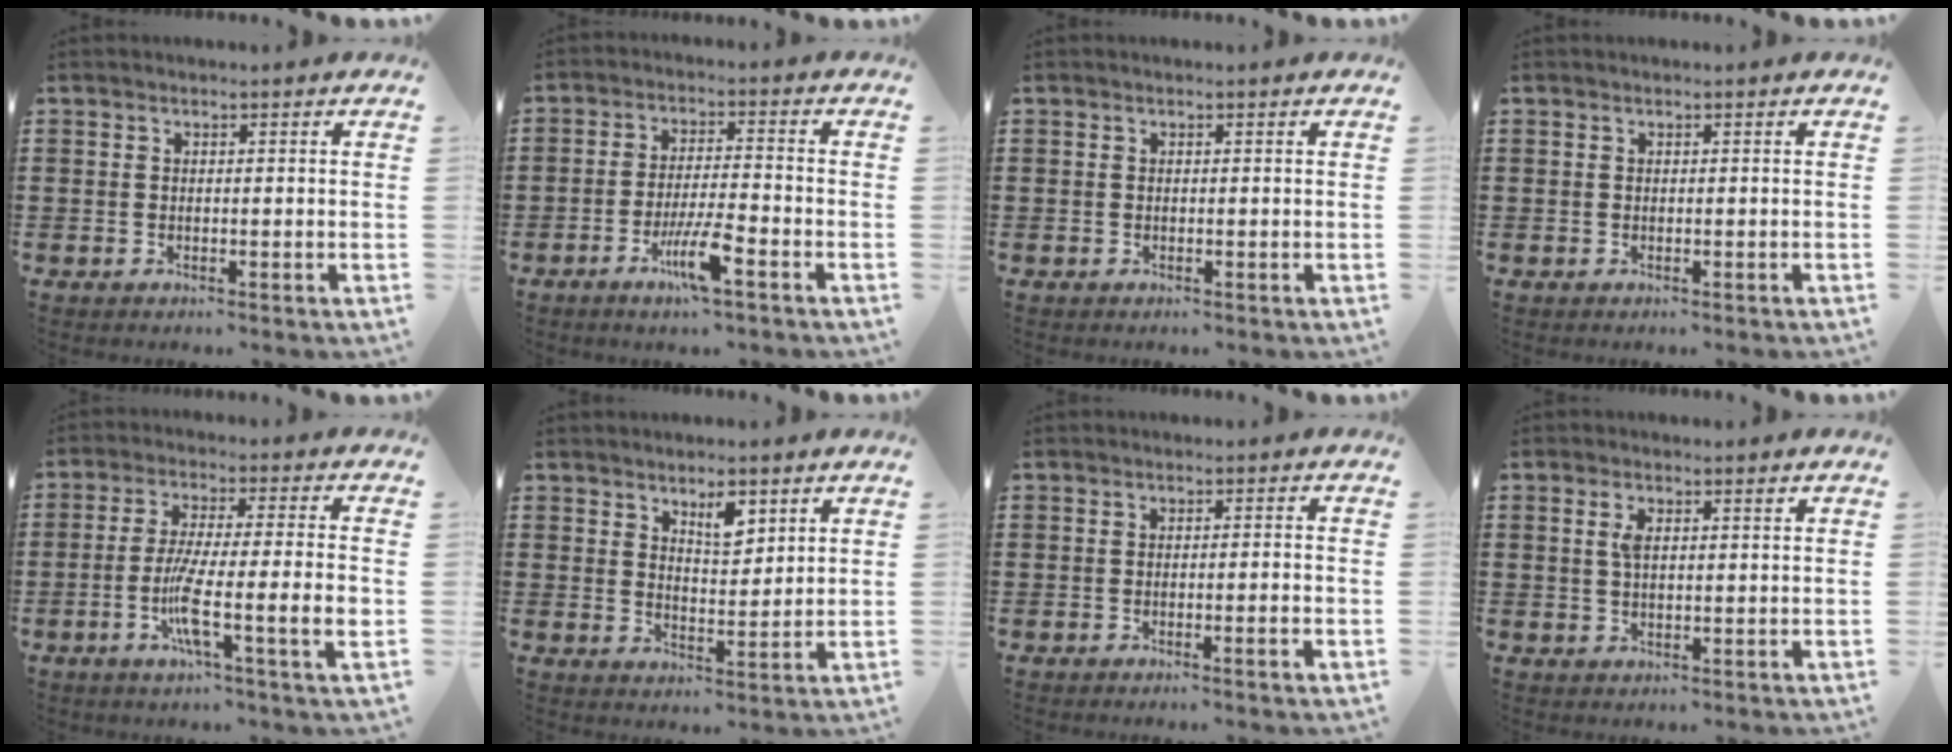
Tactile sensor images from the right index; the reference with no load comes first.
{"total": 6.7, "force": [-3.7, 0.8, 5.6], "torque": [-0.114, -0.008, -0.070]}
{"total": 0.0}
{"total": 0.0}
{"total": 10.3, "force": [-2.5, 1.2, 9.9], "torque": [-0.174, -0.010, -0.051]}
{"total": 4.5, "force": [3.0, 1.9, 2.7], "torque": [-0.044, -0.002, 0.050]}
{"total": 1.6, "force": [-0.7, -0.4, 1.4], "torque": [-0.021, -0.006, -0.013]}
{"total": 2.2, "force": [0.8, 0.8, 1.9], "torque": [-0.041, 0.004, 0.012]}